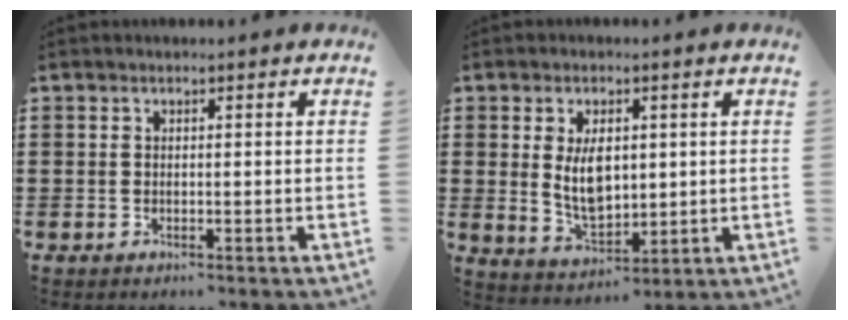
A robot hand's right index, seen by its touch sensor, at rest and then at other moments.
{"total": 7.0, "force": [1.0, 3.9, 5.7], "torque": [-0.107, 0.001, 0.013]}